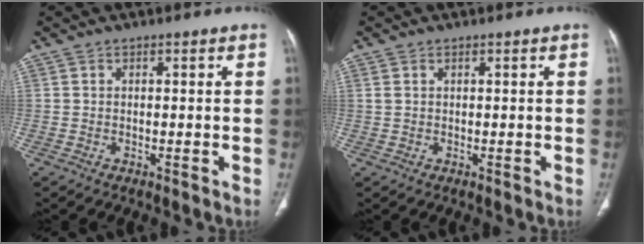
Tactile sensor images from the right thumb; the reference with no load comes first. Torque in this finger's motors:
{"motor_torque": [-0.15, -0.50, -0.36, 0.24, -0.02]}